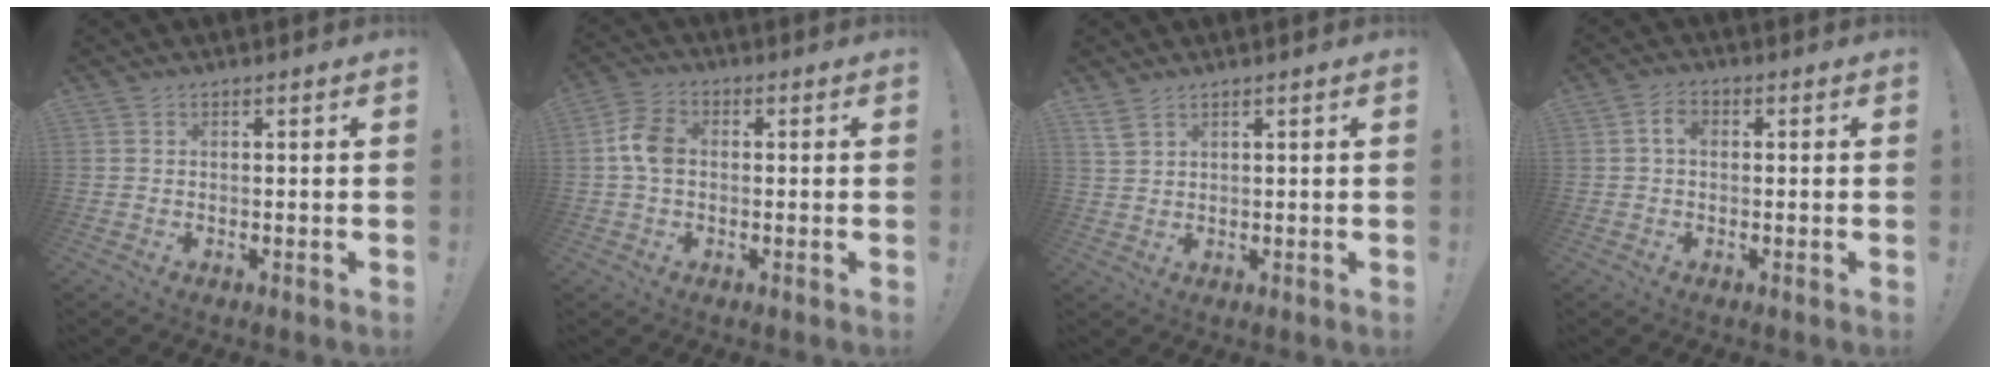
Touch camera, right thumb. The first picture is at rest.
{"total": 7.6, "force": [0.0, 5.2, 5.5], "torque": [-0.099, 0.013, 0.004]}
{"total": 3.3, "force": [2.4, 1.3, 2.0], "torque": [-0.035, -0.010, 0.045]}
{"total": 3.9, "force": [0.2, 2.5, 3.0], "torque": [-0.051, 0.010, 0.002]}